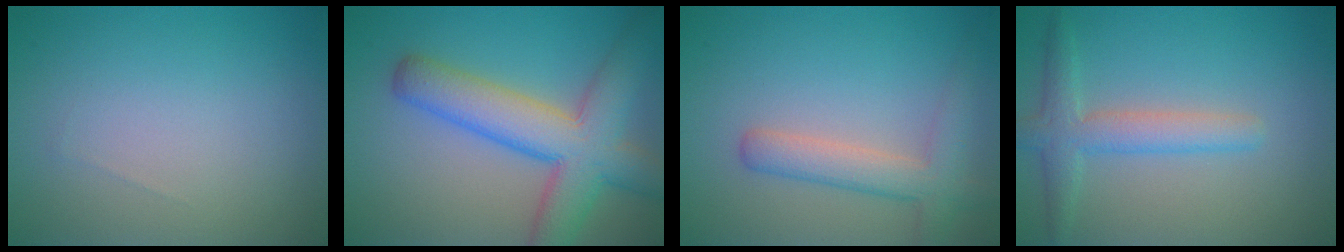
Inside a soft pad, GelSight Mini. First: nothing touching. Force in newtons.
{"total": 8.3, "press": 8.3, "slide": 0.3}
{"total": 3.6, "press": 3.6, "slide": 0.3}
{"total": 3.4, "press": 3.4, "slide": 0.2}